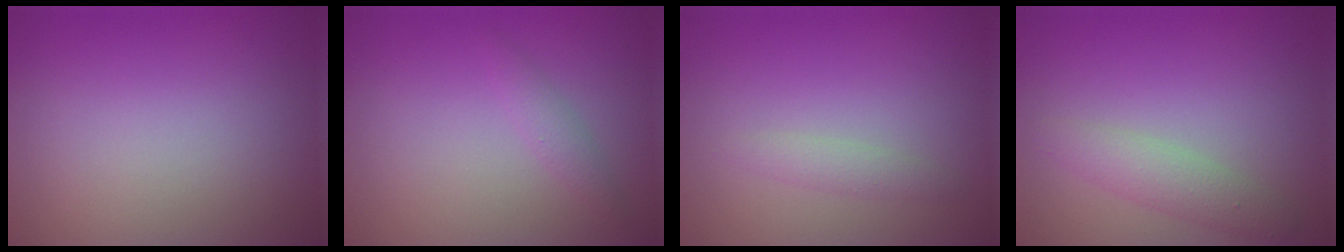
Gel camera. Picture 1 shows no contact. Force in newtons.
{"total": 1.2, "press": 1.2, "slide": 0.1}
{"total": 1.4, "press": 1.4, "slide": 0.0}
{"total": 2.6, "press": 2.6, "slide": 0.2}